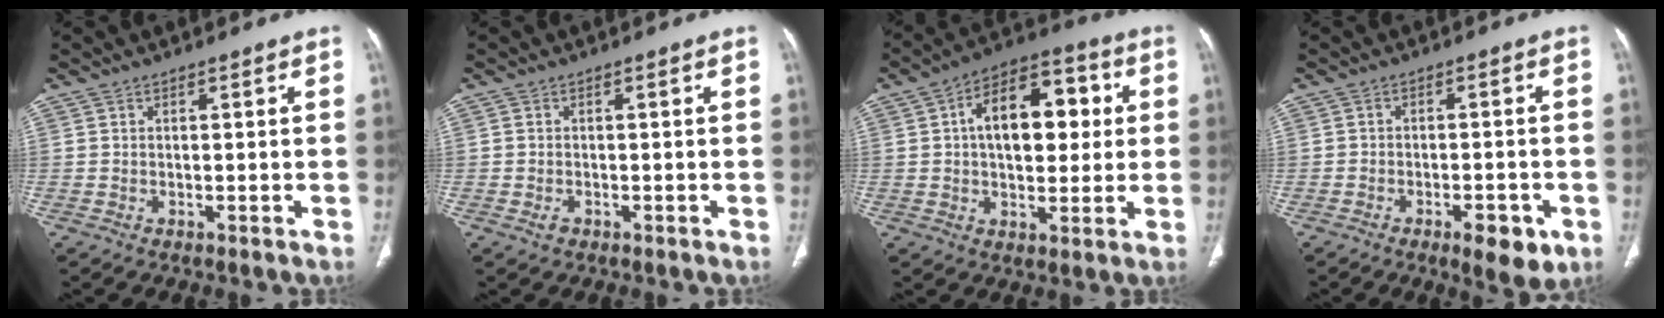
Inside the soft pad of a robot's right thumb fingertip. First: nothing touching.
{"total": 1.2, "force": [-0.5, 0.9, 0.6], "torque": [-0.012, 0.003, -0.007]}
{"total": 16.0, "force": [2.6, 9.3, 12.7], "torque": [-0.160, 0.023, 0.036]}
{"total": 7.2, "force": [-3.5, 2.8, 5.6], "torque": [-0.068, 0.006, -0.043]}